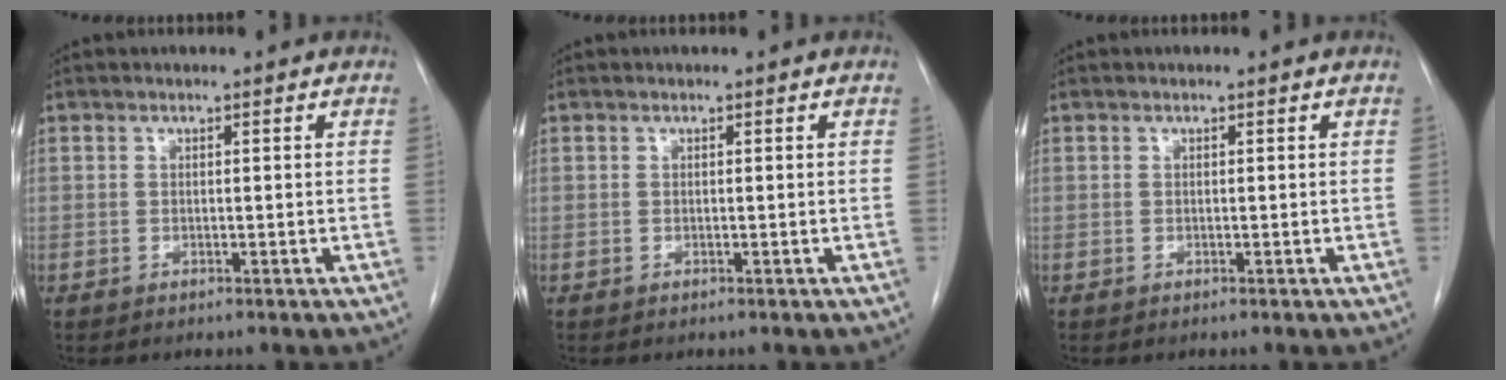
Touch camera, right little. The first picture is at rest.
{"total": 0.0}
{"total": 0.0}